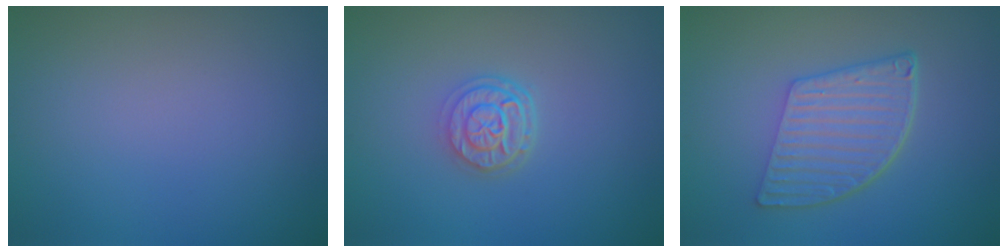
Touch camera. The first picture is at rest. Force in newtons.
{"total": 3.0, "press": 2.4, "slide": 1.9}
{"total": 5.9, "press": 4.3, "slide": 4.0}